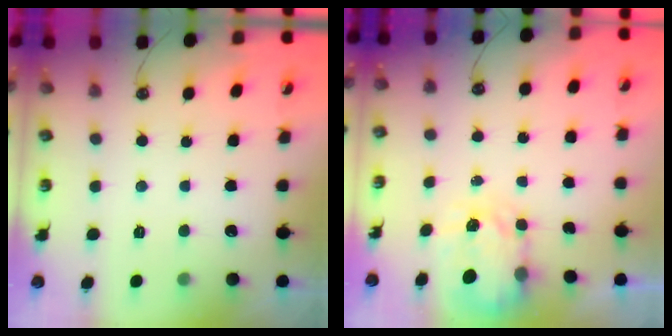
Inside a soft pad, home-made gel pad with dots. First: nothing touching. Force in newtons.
{"total": 4.1, "press": 4.0, "slide": 0.5}